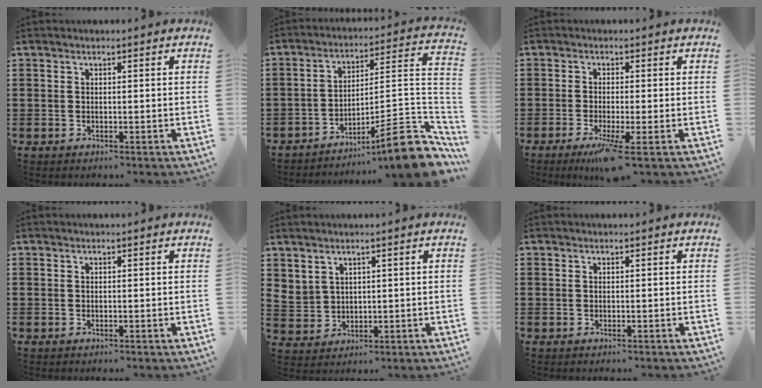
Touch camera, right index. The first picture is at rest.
{"total": 11.2, "force": [-7.2, 1.4, 8.4], "torque": [-0.117, 0.007, -0.131]}
{"total": 4.2, "force": [-1.9, 0.0, 3.7], "torque": [-0.068, -0.016, -0.029]}
{"total": 0.0}
{"total": 2.7, "force": [2.0, 1.8, 0.4], "torque": [-0.018, 0.003, 0.040]}
{"total": 0.0}